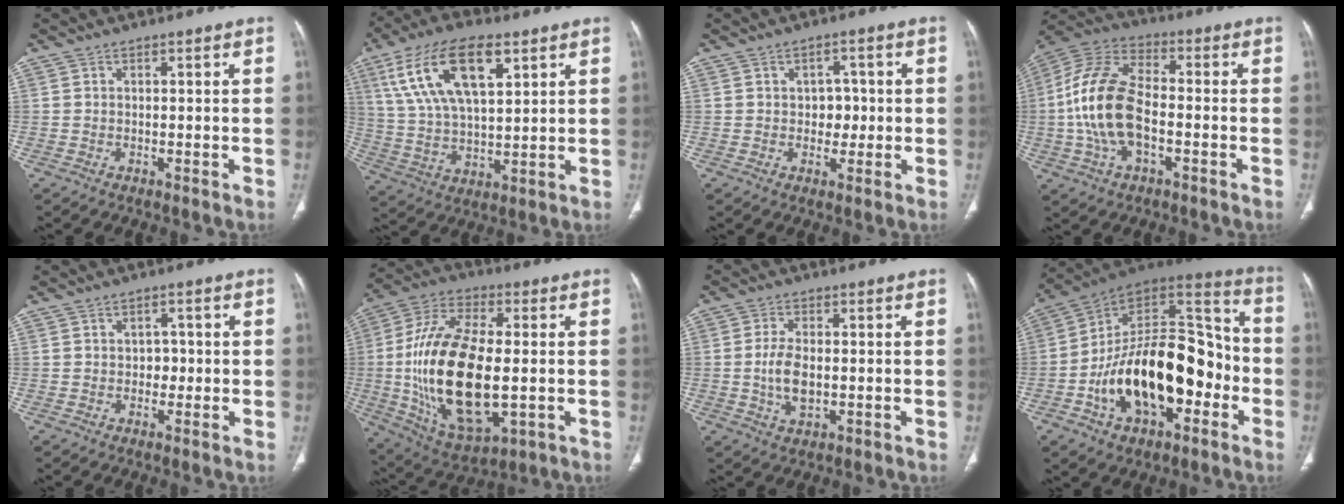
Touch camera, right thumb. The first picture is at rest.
{"total": 17.9, "force": [7.8, 7.9, 14.0], "torque": [-0.254, -0.013, 0.147]}
{"total": 3.9, "force": [0.1, 3.0, 2.4], "torque": [-0.004, 0.004, -0.002]}
{"total": 15.2, "force": [-2.2, 8.1, 12.7], "torque": [-0.266, 0.032, -0.045]}
{"total": 2.3, "force": [-0.1, 1.9, 1.3], "torque": [0.000, 0.004, -0.005]}
{"total": 25.1, "force": [-1.9, 12.0, 21.9], "torque": [-0.432, -0.002, -0.017]}
{"total": 6.0, "force": [-0.5, 3.2, 5.1], "torque": [-0.100, -0.002, -0.008]}
{"total": 27.0, "force": [-7.2, 15.1, 21.2], "torque": [-0.323, 0.063, -0.106]}